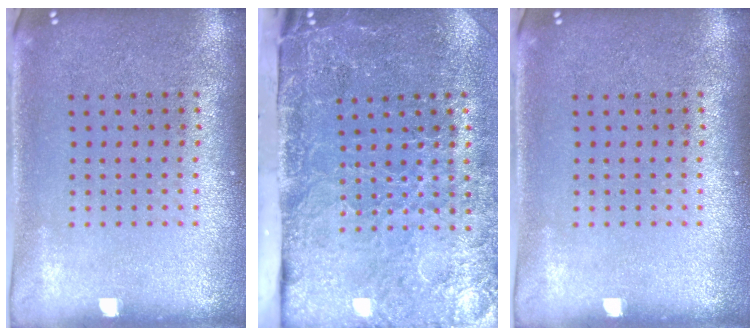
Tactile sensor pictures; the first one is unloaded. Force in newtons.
{"total": 4.9, "press": 3.7, "slide": 3.3}
{"total": 0.0}